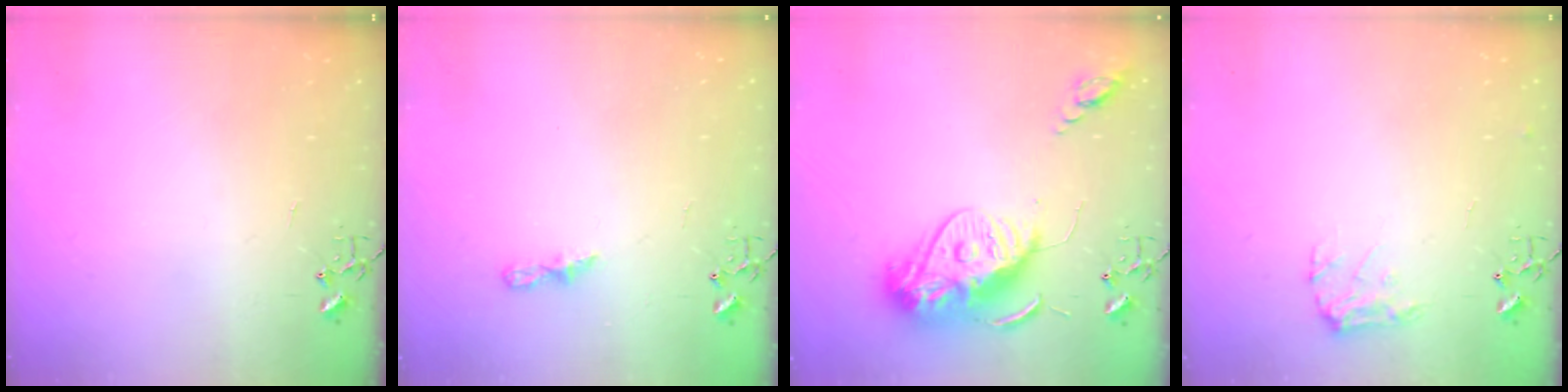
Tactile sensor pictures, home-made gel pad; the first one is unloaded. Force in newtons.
{"total": 5.3, "press": 5.3, "slide": 0.6}
{"total": 16.1, "press": 16.0, "slide": 1.6}
{"total": 7.9, "press": 7.9, "slide": 0.1}